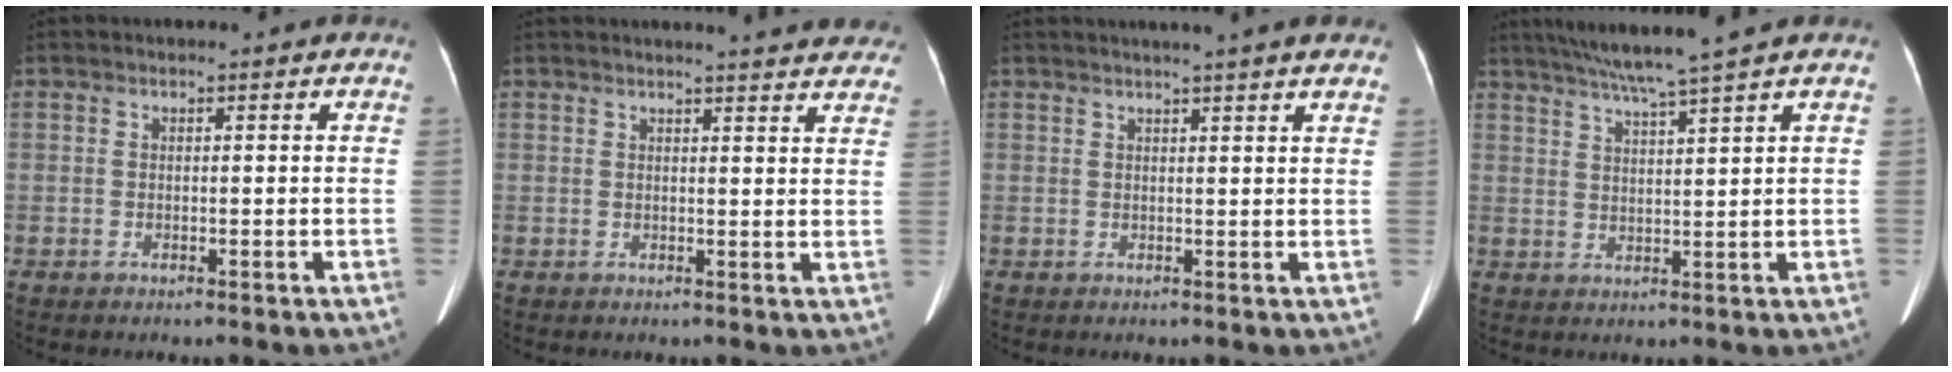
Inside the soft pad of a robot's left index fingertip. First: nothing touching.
{"total": 12.5, "force": [11.6, 1.7, 4.5], "torque": [-0.037, -0.009, 0.113]}
{"total": 8.8, "force": [7.5, 0.0, 4.7], "torque": [-0.065, 0.024, 0.076]}
{"total": 7.6, "force": [6.2, -1.8, 4.0], "torque": [-0.064, 0.005, 0.105]}